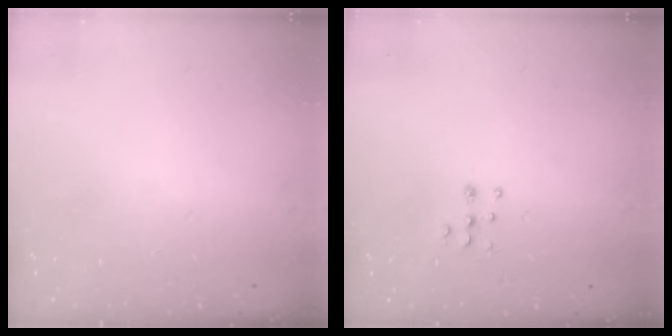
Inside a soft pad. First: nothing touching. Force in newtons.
{"total": 5.2, "press": 5.2, "slide": 0.2}